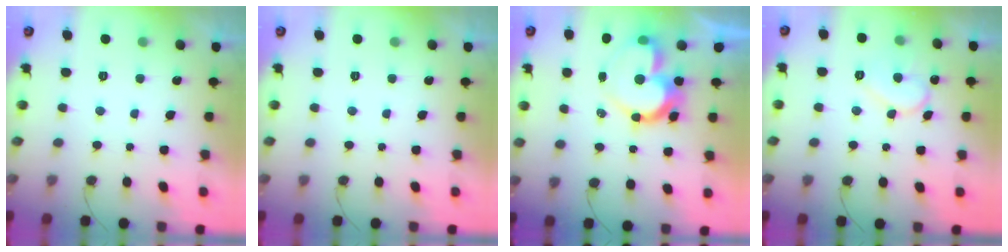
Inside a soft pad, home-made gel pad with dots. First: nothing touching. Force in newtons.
{"total": 0.0}
{"total": 14.6, "press": 14.6, "slide": 1.3}
{"total": 9.7, "press": 9.7, "slide": 0.8}